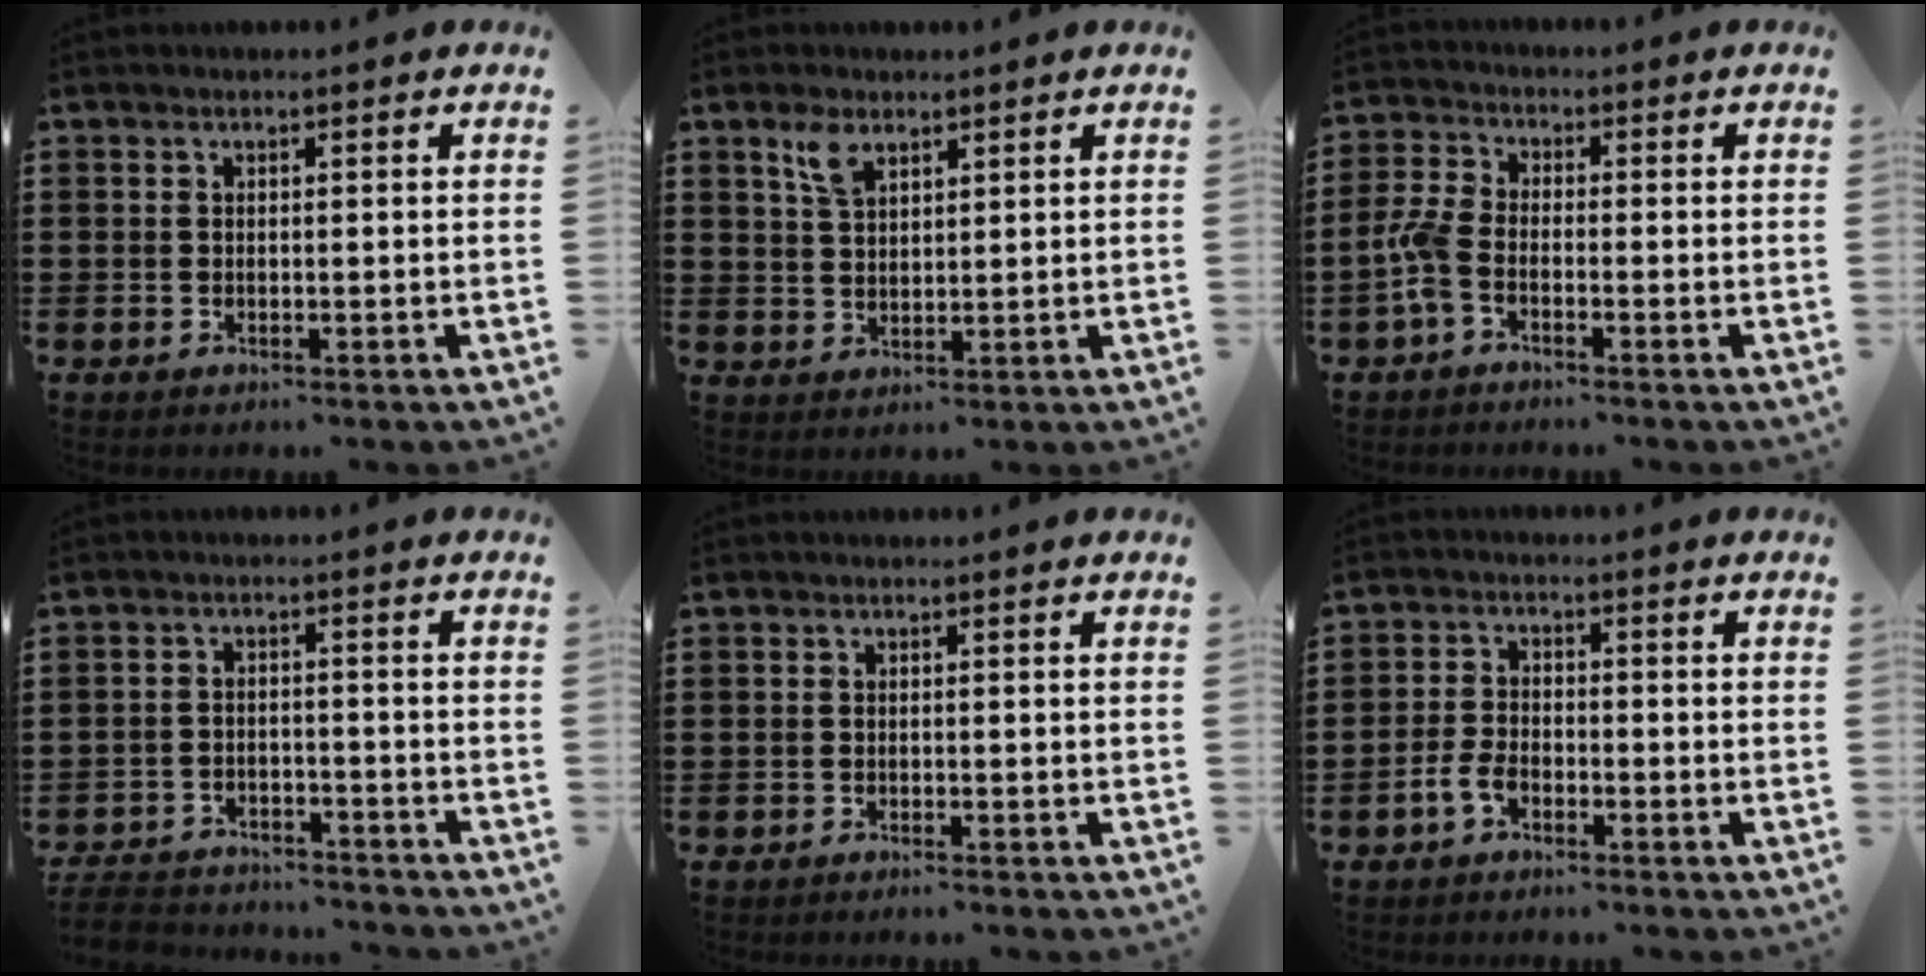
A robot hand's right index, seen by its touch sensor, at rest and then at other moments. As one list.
[{"total": 4.0, "force": [2.6, 1.8, 2.5], "torque": [-0.057, 0.006, 0.047]}, {"total": 4.2, "force": [-2.1, 1.8, 3.1], "torque": [-0.091, -0.005, -0.049]}, {"total": 4.7, "force": [-4.6, 0.8, 0.2], "torque": [-0.018, 0.002, -0.098]}, {"total": 0.9, "force": [-0.9, 0.1, 0.0], "torque": [-0.002, -0.002, -0.018]}, {"total": 3.4, "force": [-2.3, 1.8, 1.9], "torque": [-0.049, 0.000, -0.048]}]